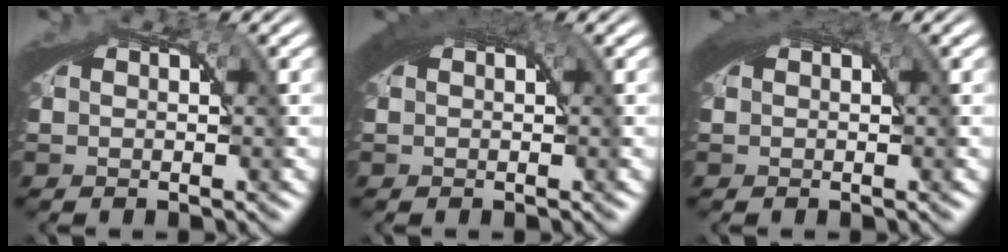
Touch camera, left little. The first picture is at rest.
{"total": 2.8, "force": [1.3, 0.7, 2.4], "torque": [-0.028, 0.013, 0.016]}
{"total": 2.0, "force": [1.0, 0.6, 1.6], "torque": [-0.019, 0.010, 0.012]}